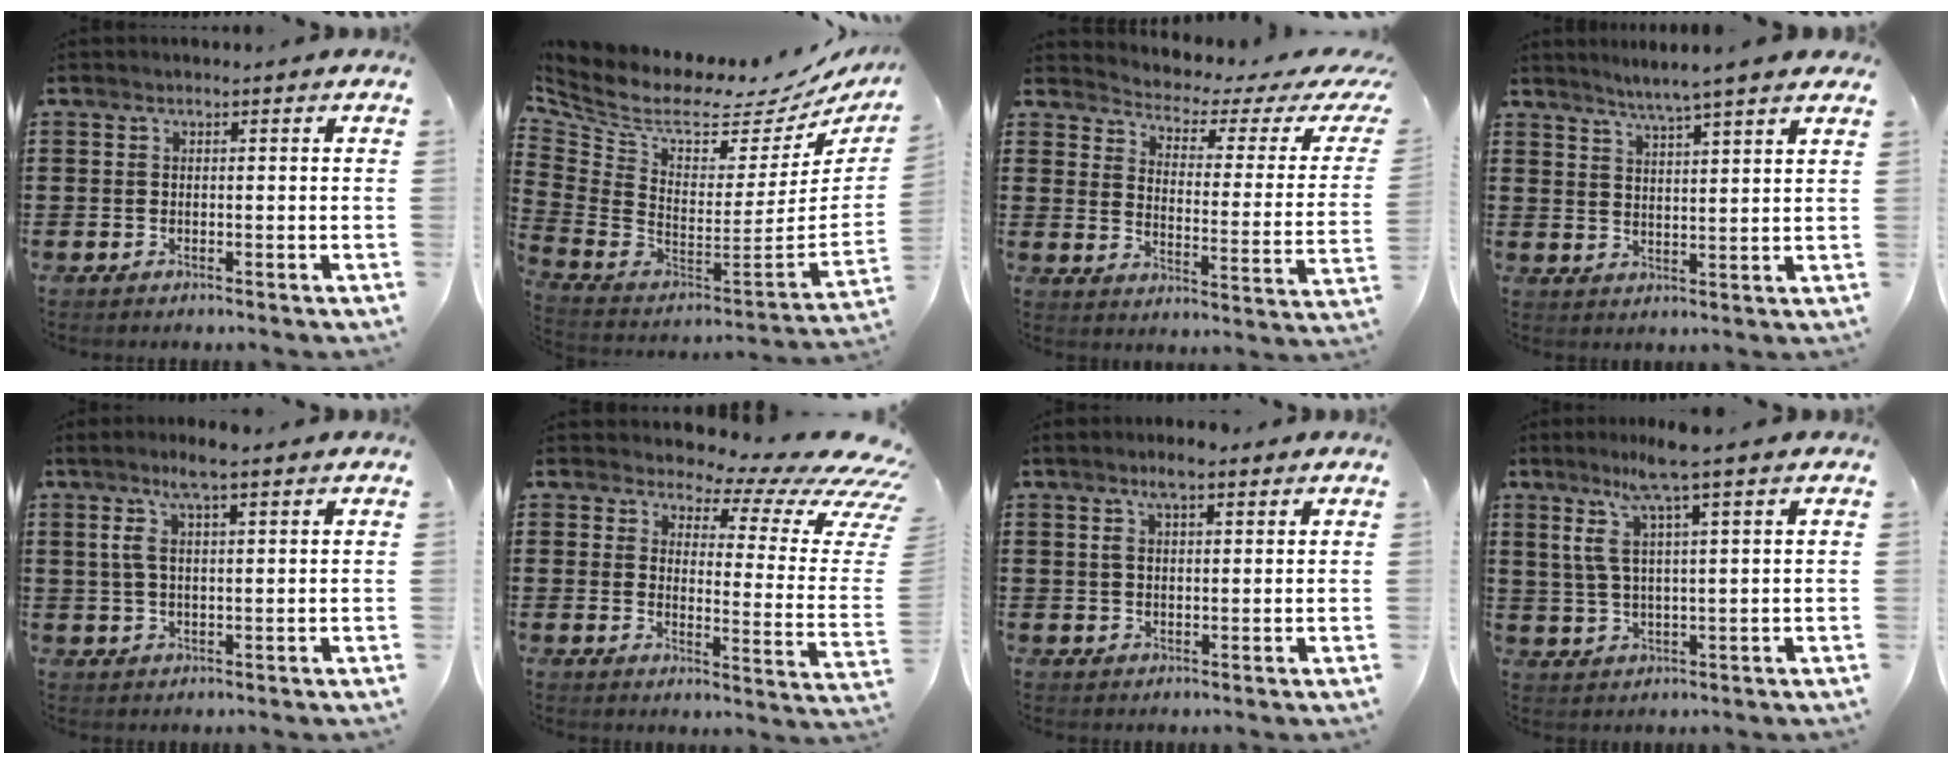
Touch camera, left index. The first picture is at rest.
{"total": 5.7, "force": [4.0, 2.2, 3.4], "torque": [-0.097, -0.053, 0.060]}
{"total": 2.2, "force": [1.7, 0.6, 1.3], "torque": [-0.043, -0.028, 0.018]}
{"total": 3.8, "force": [3.3, -0.9, 1.5], "torque": [-0.042, -0.018, 0.055]}
{"total": 5.6, "force": [2.7, 1.1, 4.7], "torque": [-0.106, 0.002, 0.043]}
{"total": 5.9, "force": [4.1, 2.1, 3.6], "torque": [-0.065, -0.044, 0.066]}
{"total": 3.9, "force": [2.3, 1.1, 3.0], "torque": [-0.063, 0.005, 0.039]}
{"total": 7.6, "force": [4.4, -0.1, 6.2], "torque": [-0.140, -0.006, 0.071]}